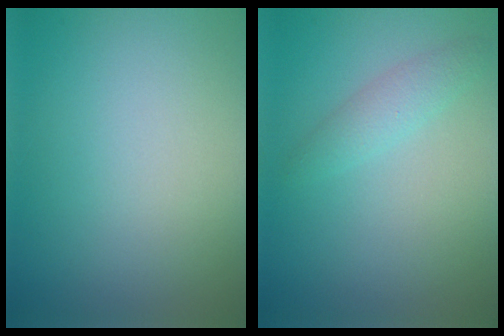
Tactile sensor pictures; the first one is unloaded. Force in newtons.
{"total": 1.7, "press": 1.7, "slide": 0.0}